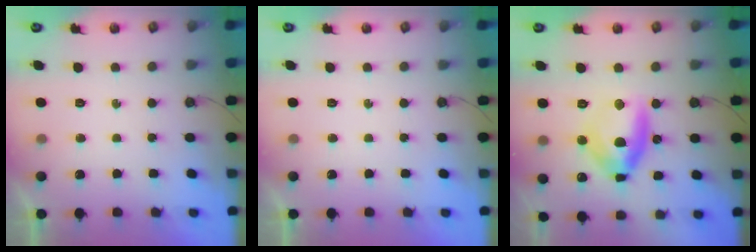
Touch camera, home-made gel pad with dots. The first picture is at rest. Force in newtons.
{"total": 0.0}
{"total": 13.4, "press": 13.4, "slide": 1.4}